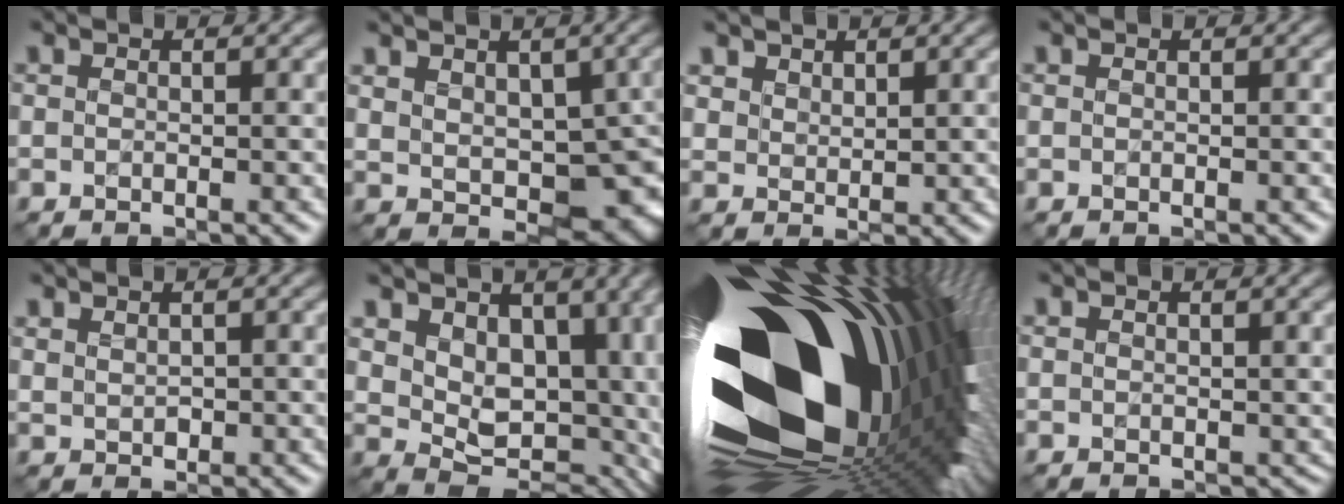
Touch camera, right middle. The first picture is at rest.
{"total": 8.1, "force": [0.5, 5.2, 6.2], "torque": [-0.087, -0.022, 0.030]}
{"total": 2.0, "force": [1.5, 1.3, 0.2], "torque": [-0.017, -0.004, 0.044]}
{"total": 0.0}
{"total": 1.0, "force": [0.6, 0.6, 0.6], "torque": [-0.012, -0.004, 0.015]}
{"total": 11.9, "force": [3.7, 7.8, 8.2], "torque": [-0.119, -0.001, 0.069]}
{"total": 21.8, "force": [1.2, 11.2, 18.7], "torque": [-0.314, -0.043, 0.007]}
{"total": 0.7, "force": [-0.1, 0.6, 0.4], "torque": [-0.003, -0.005, -0.002]}